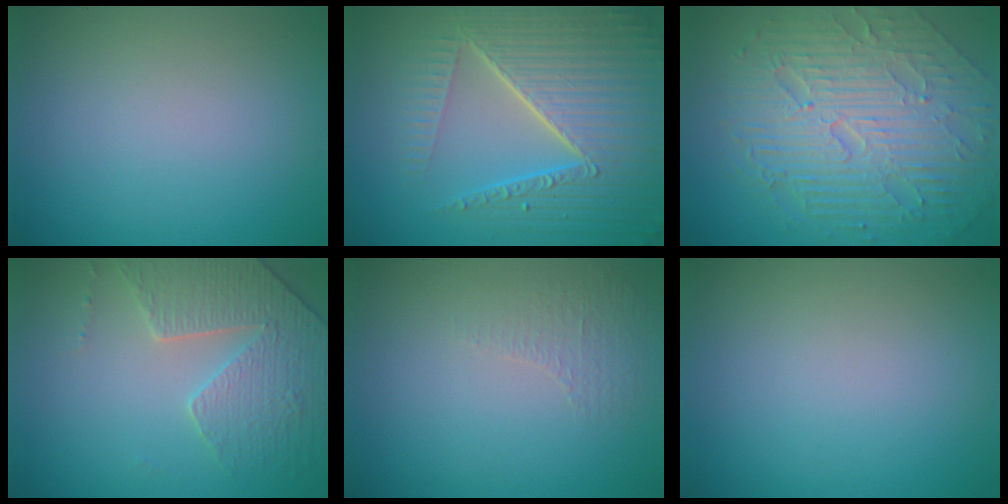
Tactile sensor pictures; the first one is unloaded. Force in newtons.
{"total": 8.6, "press": 6.0, "slide": 6.2}
{"total": 10.1, "press": 6.7, "slide": 7.6}
{"total": 3.9, "press": 3.8, "slide": 0.9}
{"total": 0.9, "press": 0.5, "slide": 0.8}
{"total": 0.0}